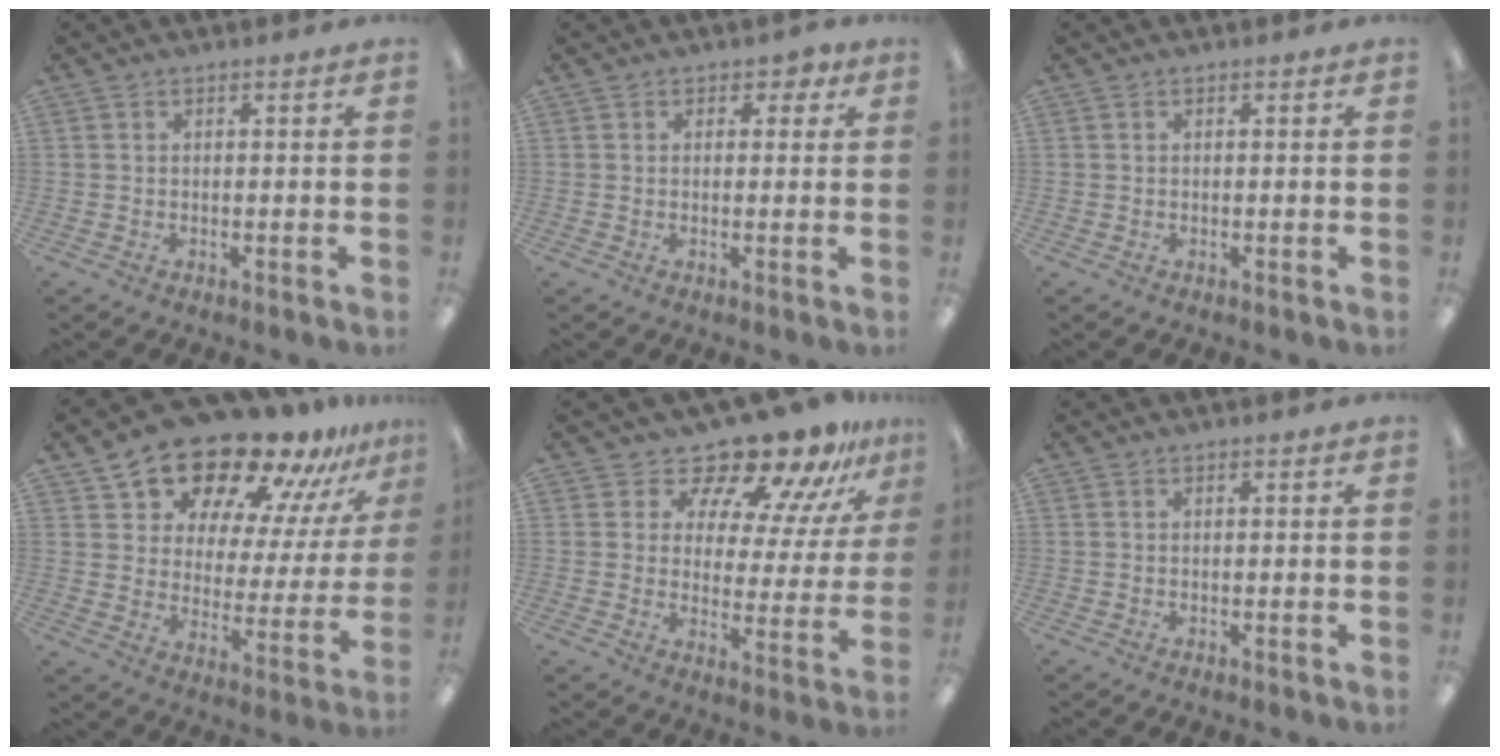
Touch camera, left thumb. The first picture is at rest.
{"total": 2.3, "force": [0.9, 1.7, 1.1], "torque": [0.002, -0.004, 0.011]}
{"total": 0.0}
{"total": 18.5, "force": [16.3, 6.9, 5.4], "torque": [-0.089, -0.142, 0.283]}
{"total": 13.8, "force": [12.2, 4.5, 4.6], "torque": [-0.082, -0.104, 0.210]}
{"total": 0.0}